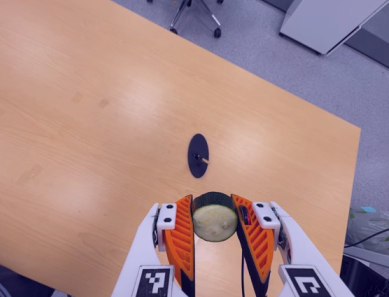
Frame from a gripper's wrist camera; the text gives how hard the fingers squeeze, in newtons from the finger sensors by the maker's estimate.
{"total": 11.6, "left": 11.7, "right": 11.6}